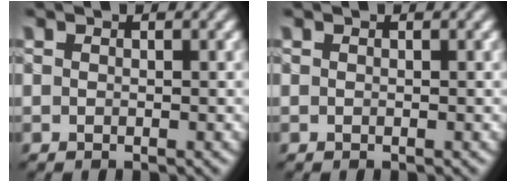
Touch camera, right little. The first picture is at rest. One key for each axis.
{"total": 0.0}